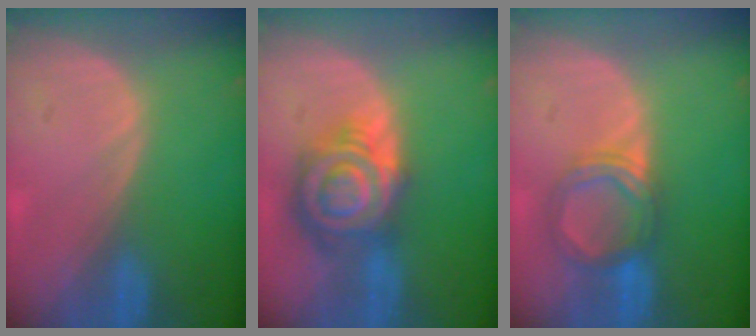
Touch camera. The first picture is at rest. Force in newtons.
{"total": 9.2, "press": 9.2, "slide": 0.6}
{"total": 5.4, "press": 5.1, "slide": 1.6}